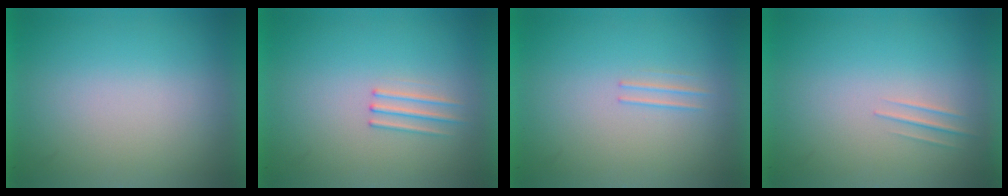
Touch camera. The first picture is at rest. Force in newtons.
{"total": 1.2}
{"total": 1.2}
{"total": 1.0}